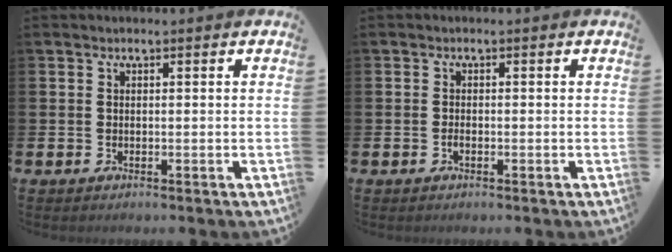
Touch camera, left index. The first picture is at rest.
{"total": 0.7, "force": [-0.4, 0.3, 0.5], "torque": [-0.016, 0.000, -0.005]}